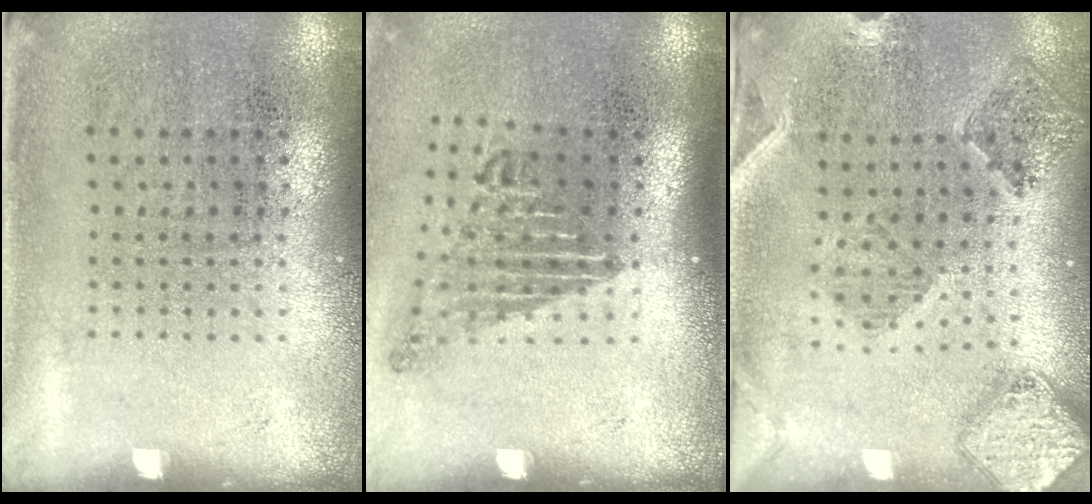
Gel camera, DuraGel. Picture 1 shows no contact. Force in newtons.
{"total": 1.7, "press": 1.2, "slide": 1.3}
{"total": 1.6, "press": 1.5, "slide": 0.4}